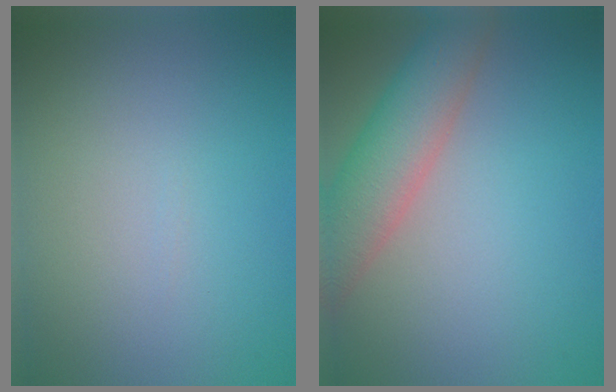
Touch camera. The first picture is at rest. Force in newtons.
{"total": 5.5, "press": 5.5, "slide": 0.6}